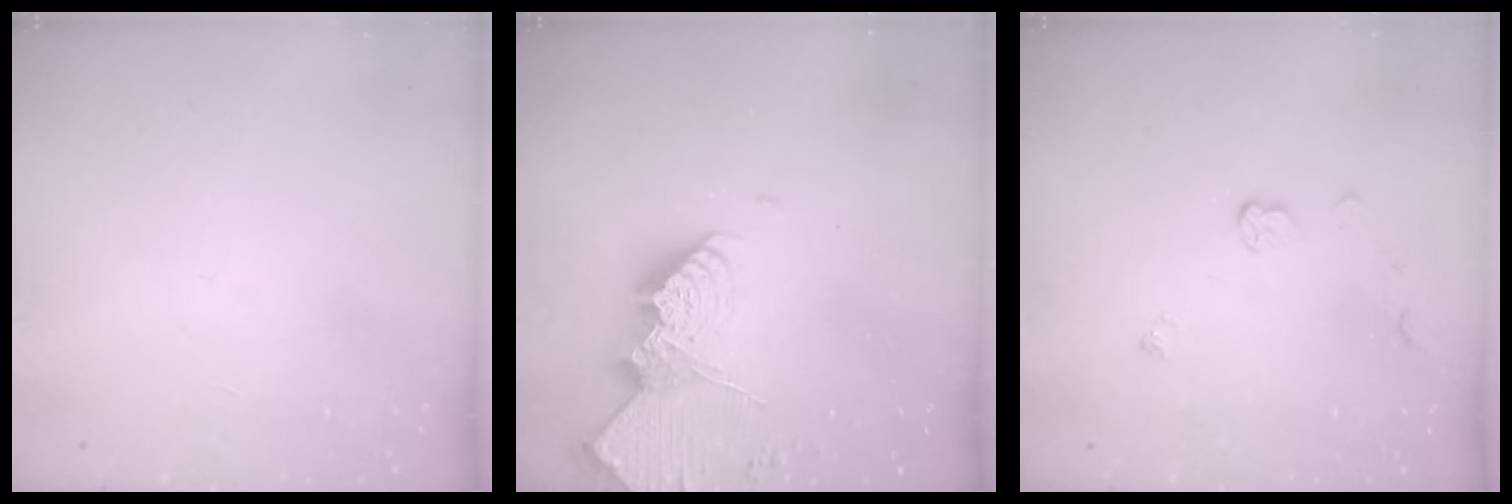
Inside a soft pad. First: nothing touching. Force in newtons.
{"total": 15.3, "press": 15.2, "slide": 1.4}
{"total": 4.7, "press": 4.7, "slide": 0.1}